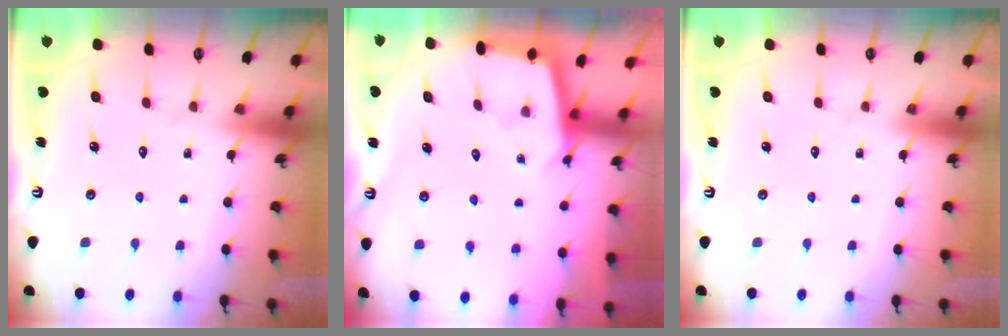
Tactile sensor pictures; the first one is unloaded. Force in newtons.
{"total": 2.3, "press": 2.3, "slide": 0.2}
{"total": 0.0}